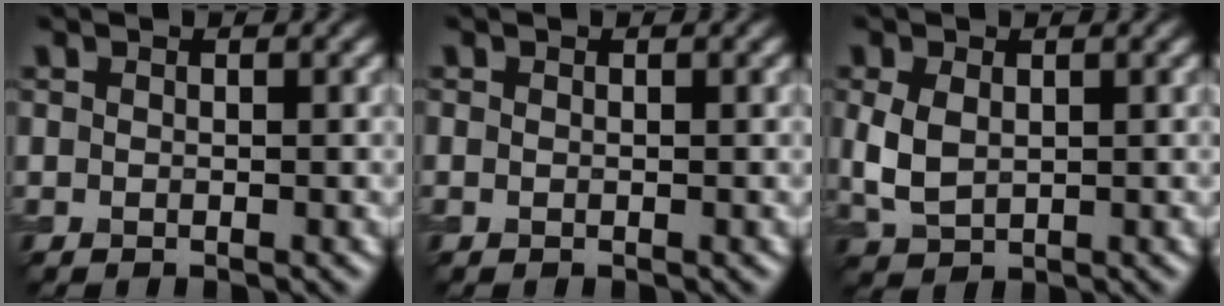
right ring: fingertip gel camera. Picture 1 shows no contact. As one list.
[{"total": 0.0}, {"total": 3.2, "force": [0.4, 2.2, 2.3], "torque": [-0.064, -0.002, 0.013]}]